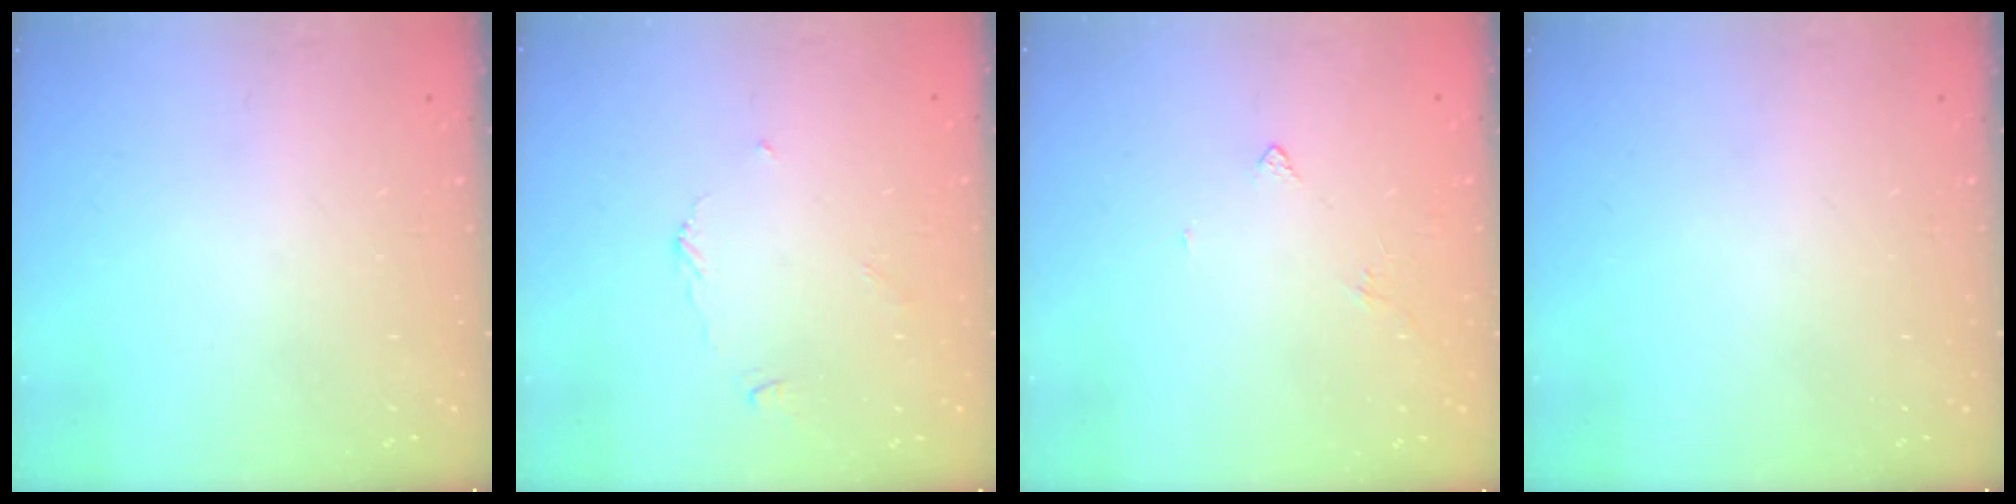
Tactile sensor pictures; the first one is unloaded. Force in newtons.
{"total": 2.7, "press": 2.7, "slide": 0.3}
{"total": 2.6, "press": 2.6, "slide": 0.6}
{"total": 0.0}